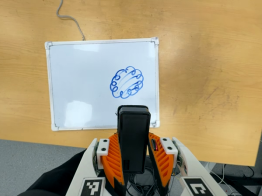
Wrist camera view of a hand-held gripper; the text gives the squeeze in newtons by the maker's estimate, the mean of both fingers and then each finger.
{"total": 5.3, "left": 3.3, "right": 7.4}